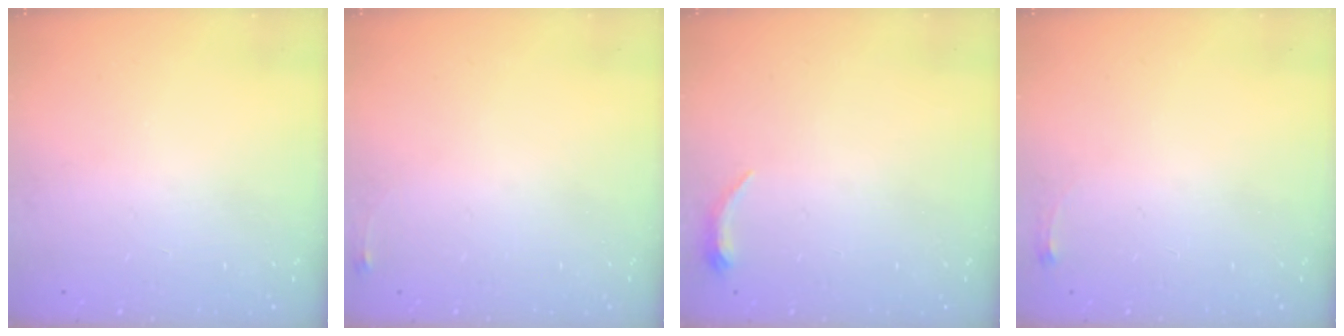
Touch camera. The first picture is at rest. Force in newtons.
{"total": 3.6, "press": 3.5, "slide": 0.6}
{"total": 4.8, "press": 4.7, "slide": 0.9}
{"total": 2.8, "press": 2.8, "slide": 0.4}